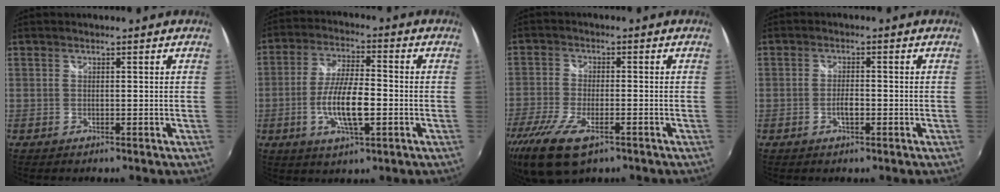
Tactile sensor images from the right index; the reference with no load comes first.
{"total": 10.6, "force": [-2.8, 2.9, 9.8], "torque": [-0.192, -0.004, -0.052]}
{"total": 12.0, "force": [-7.5, 4.6, 8.2], "torque": [-0.191, -0.040, -0.138]}
{"total": 2.5, "force": [-1.0, 0.9, 2.1], "torque": [-0.042, 0.000, -0.019]}